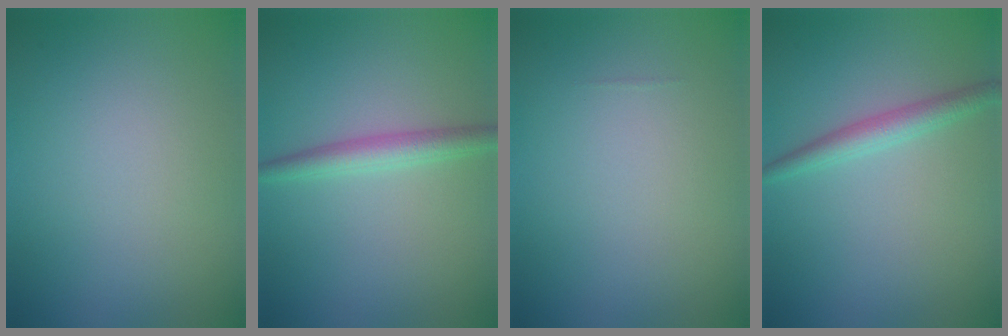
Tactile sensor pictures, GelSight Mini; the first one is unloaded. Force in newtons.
{"total": 2.5, "press": 2.5, "slide": 0.1}
{"total": 0.0}
{"total": 2.3, "press": 2.3, "slide": 0.0}